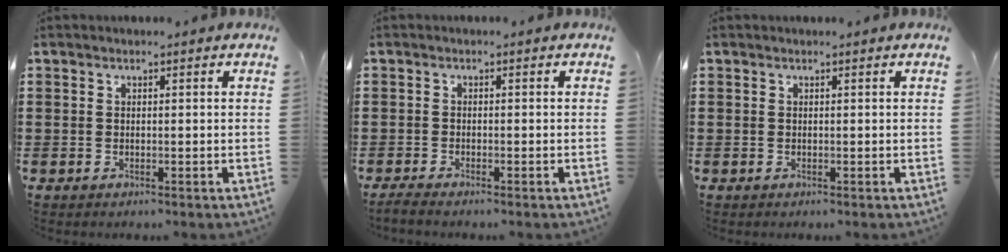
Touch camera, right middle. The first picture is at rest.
{"total": 0.9, "force": [-0.9, 0.0, 0.4], "torque": [-0.007, -0.002, -0.016]}
{"total": 0.0}